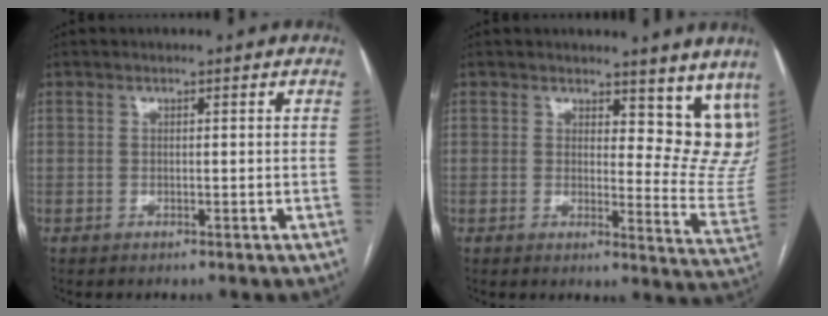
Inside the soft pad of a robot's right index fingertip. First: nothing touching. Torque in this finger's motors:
{"motor_torque": [0.02, 0.18, 0.02, 0.00]}